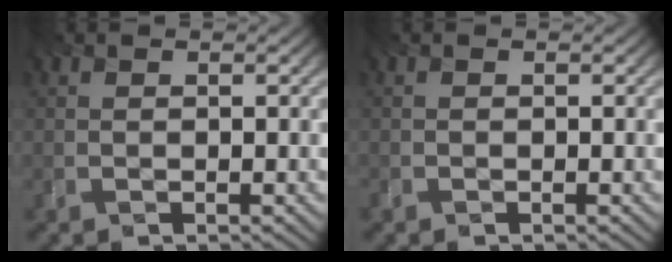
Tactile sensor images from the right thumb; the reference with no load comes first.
{"total": 0.0}